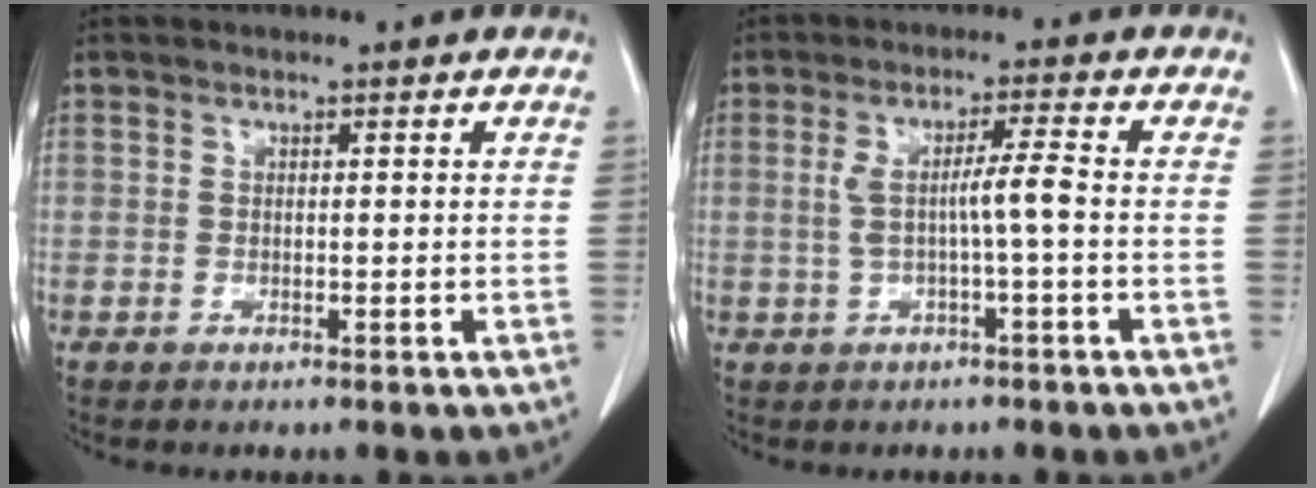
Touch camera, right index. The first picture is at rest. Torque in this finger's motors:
{"motor_torque": [0.65, -0.18, 0.43, 0.10]}